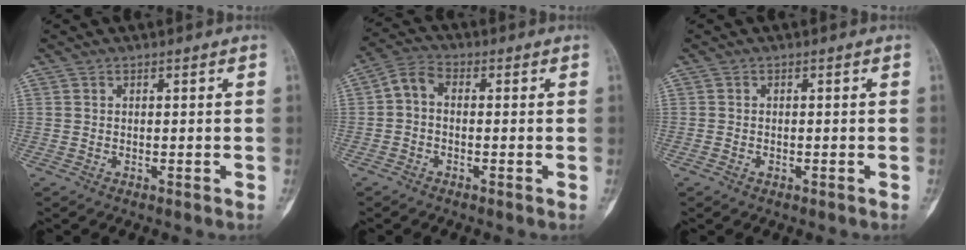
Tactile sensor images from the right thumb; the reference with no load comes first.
{"total": 4.5, "force": [-0.4, 3.0, 3.3], "torque": [-0.058, 0.016, -0.020]}
{"total": 0.6, "force": [-0.3, 0.4, 0.3], "torque": [-0.002, 0.005, -0.006]}